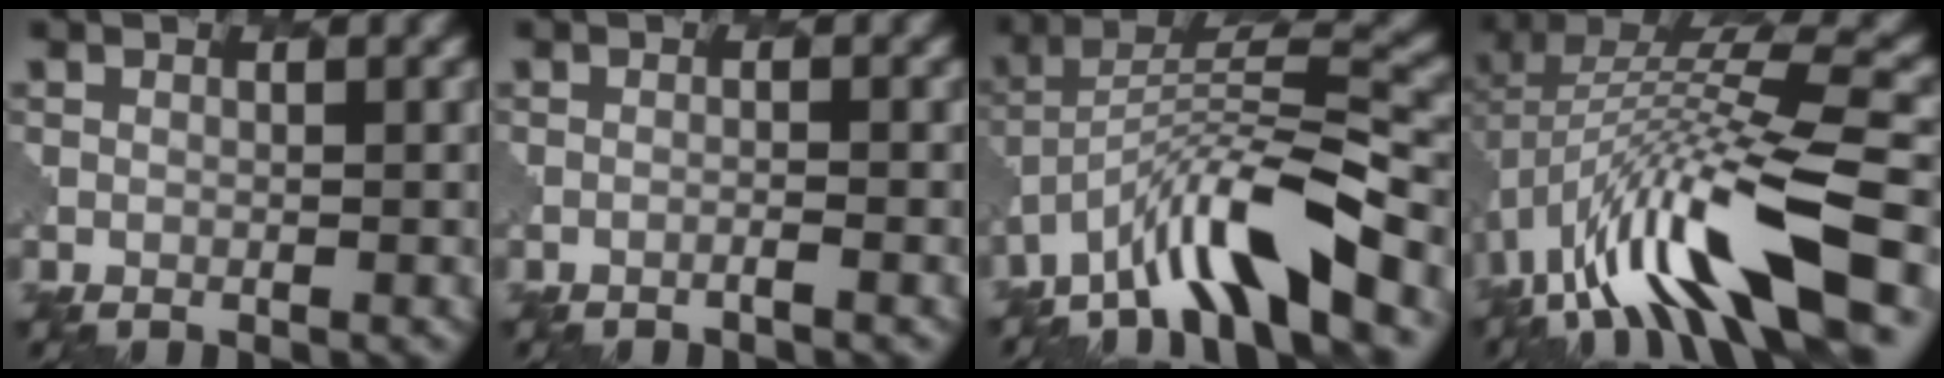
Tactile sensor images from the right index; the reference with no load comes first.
{"total": 0.5, "force": [-0.4, -0.1, 0.3], "torque": [0.003, -0.001, -0.015]}
{"total": 10.2, "force": [-6.6, 2.2, 7.5], "torque": [-0.122, 0.016, -0.121]}
{"total": 12.3, "force": [-4.0, 4.5, 10.8], "torque": [-0.195, 0.018, -0.060]}